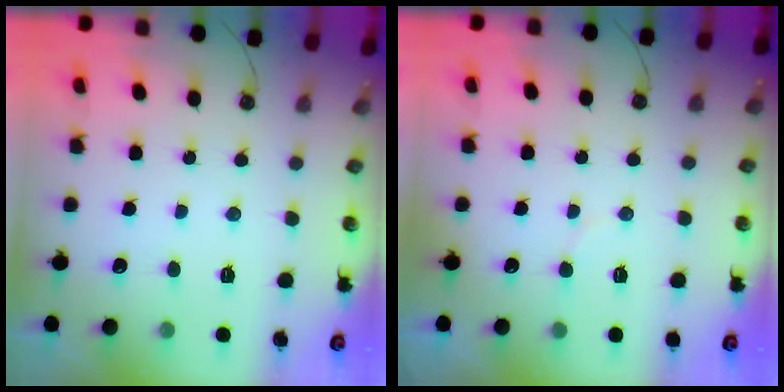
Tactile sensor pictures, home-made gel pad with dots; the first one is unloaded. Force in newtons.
{"total": 4.4, "press": 4.2, "slide": 1.2}